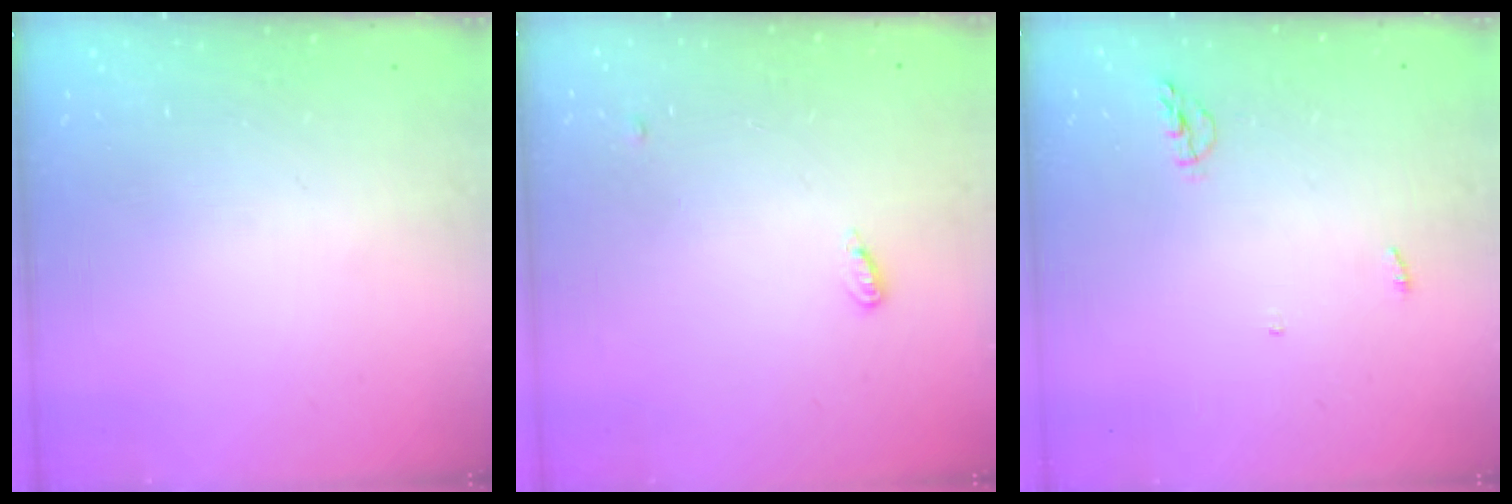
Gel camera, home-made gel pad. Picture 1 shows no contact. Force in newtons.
{"total": 3.6, "press": 3.5, "slide": 0.7}
{"total": 4.3, "press": 4.1, "slide": 1.0}